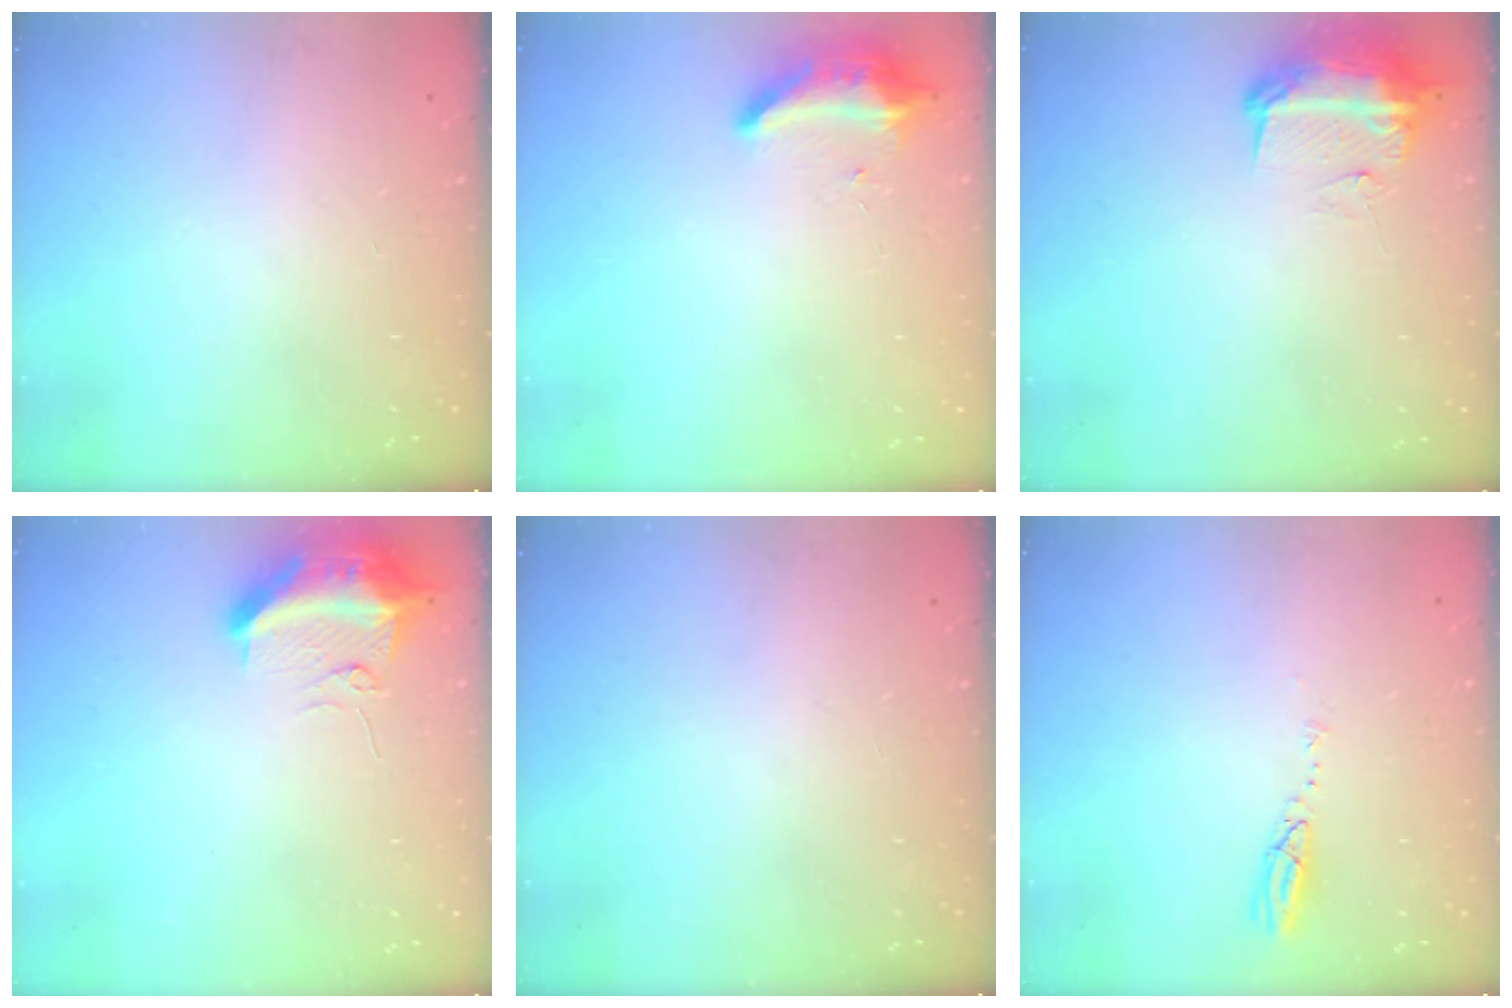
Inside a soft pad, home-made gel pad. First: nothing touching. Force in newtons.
{"total": 8.4, "press": 8.4, "slide": 0.4}
{"total": 11.4, "press": 11.4, "slide": 1.1}
{"total": 12.3, "press": 10.8, "slide": 5.9}
{"total": 0.0}
{"total": 3.7, "press": 3.7, "slide": 0.1}